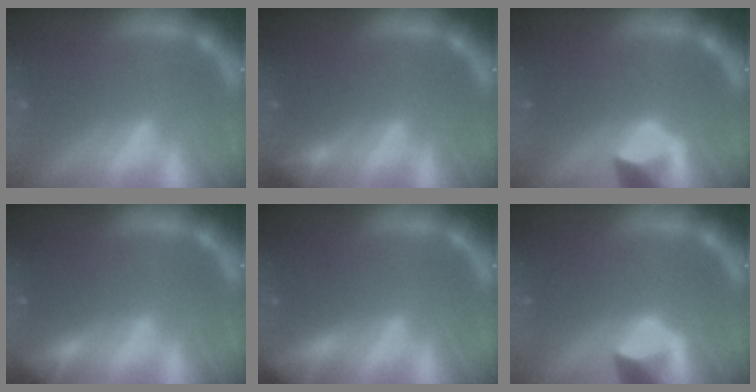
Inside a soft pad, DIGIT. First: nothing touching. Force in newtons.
{"total": 1.9}
{"total": 3.0}
{"total": 2.9}
{"total": 4.9}
{"total": 3.0}